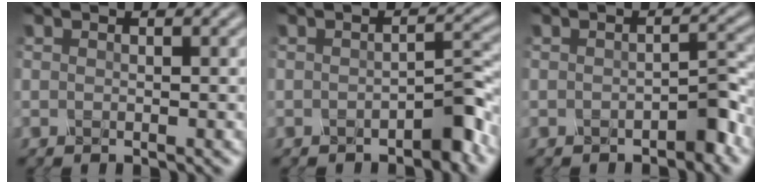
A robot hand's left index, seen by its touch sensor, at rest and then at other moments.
{"total": 2.5, "force": [-2.0, 0.2, 1.4], "torque": [-0.029, 0.008, -0.030]}
{"total": 2.0, "force": [-1.7, 0.1, 1.0], "torque": [-0.024, 0.006, -0.022]}